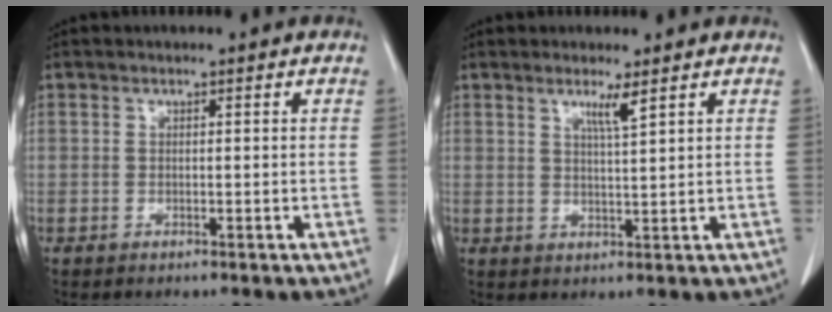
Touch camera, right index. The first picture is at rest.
{"total": 2.8, "force": [1.7, -0.4, 2.1], "torque": [-0.040, -0.006, 0.033]}